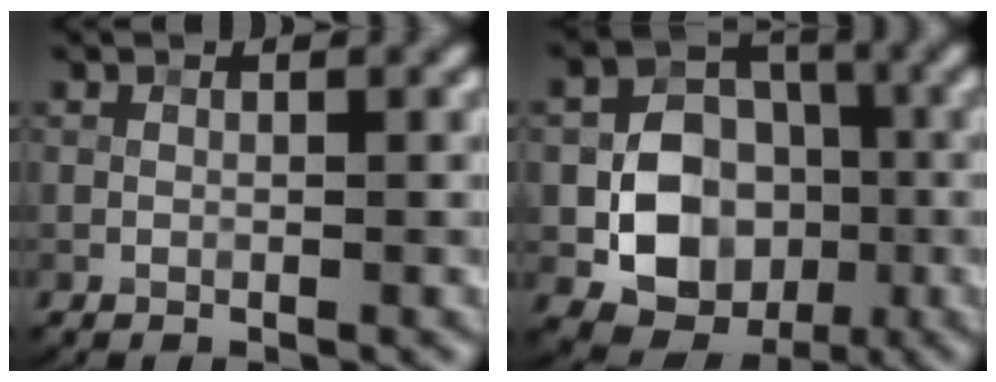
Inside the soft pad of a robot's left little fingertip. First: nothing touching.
{"total": 8.2, "force": [-1.9, 6.7, 4.4], "torque": [-0.064, -0.008, -0.033]}